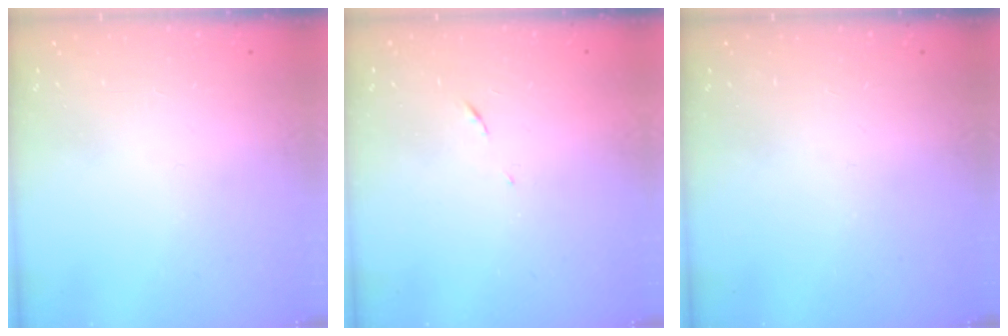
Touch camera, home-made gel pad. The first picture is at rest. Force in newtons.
{"total": 5.0, "press": 5.0, "slide": 0.3}
{"total": 0.0}